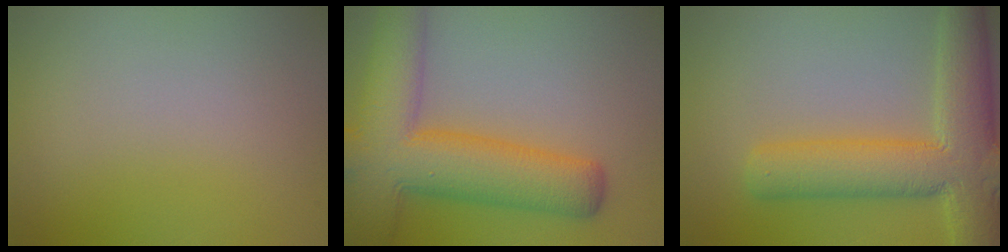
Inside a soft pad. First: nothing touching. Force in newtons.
{"total": 10.7, "press": 10.7, "slide": 0.6}
{"total": 9.0, "press": 9.0, "slide": 0.3}